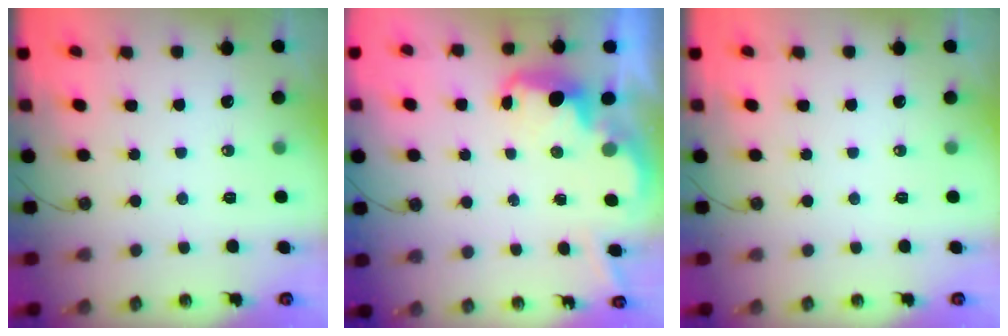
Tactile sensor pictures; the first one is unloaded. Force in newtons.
{"total": 2.8, "press": 2.8, "slide": 0.5}
{"total": 0.0}